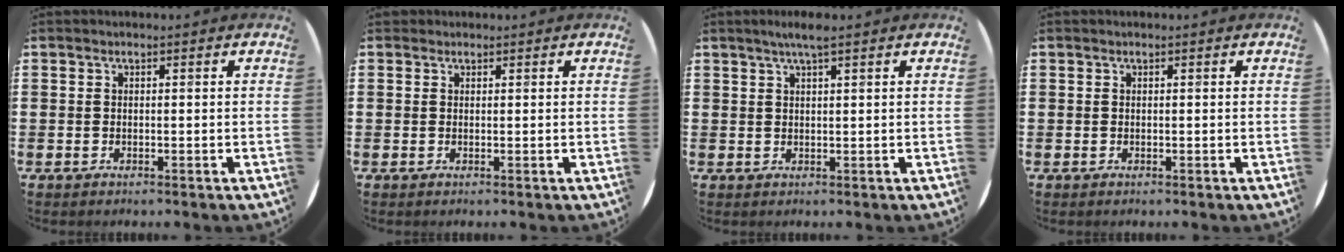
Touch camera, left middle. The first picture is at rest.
{"total": 0.5, "force": [0.4, 0.3, -0.1], "torque": [0.011, 0.000, 0.006]}
{"total": 2.6, "force": [1.9, 0.0, 1.8], "torque": [-0.036, 0.004, 0.033]}
{"total": 0.0}